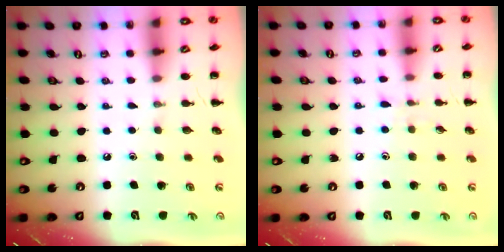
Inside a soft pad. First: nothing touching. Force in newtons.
{"total": 4.8, "press": 4.4, "slide": 1.8}